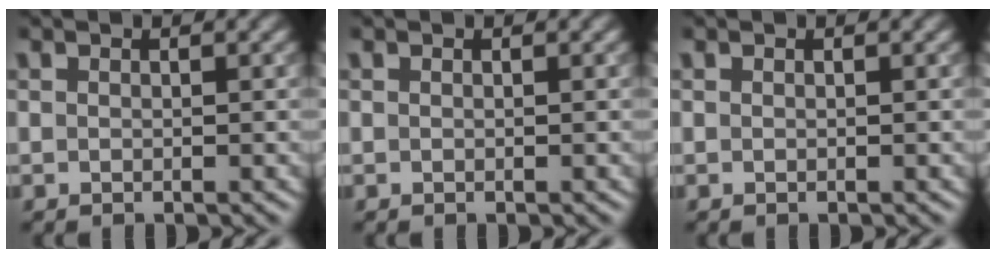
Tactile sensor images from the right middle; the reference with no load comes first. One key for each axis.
{"total": 0.0}
{"total": 0.0}